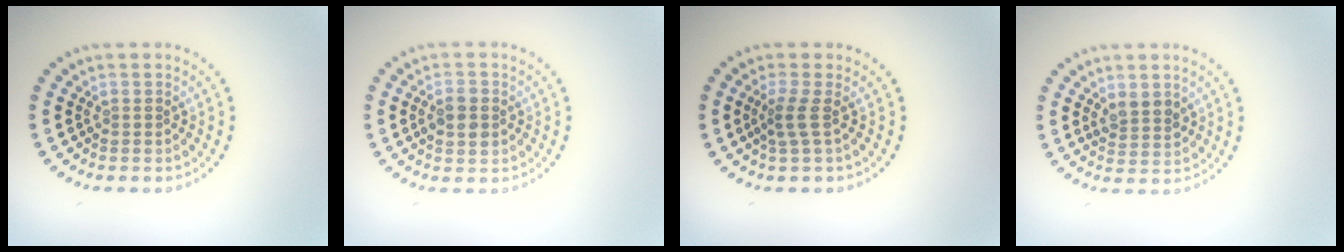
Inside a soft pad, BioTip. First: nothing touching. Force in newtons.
{"total": 2.7, "press": 2.7, "slide": 0.1}
{"total": 1.9, "press": 1.2, "slide": 1.4}
{"total": 2.1, "press": 1.9, "slide": 1.0}